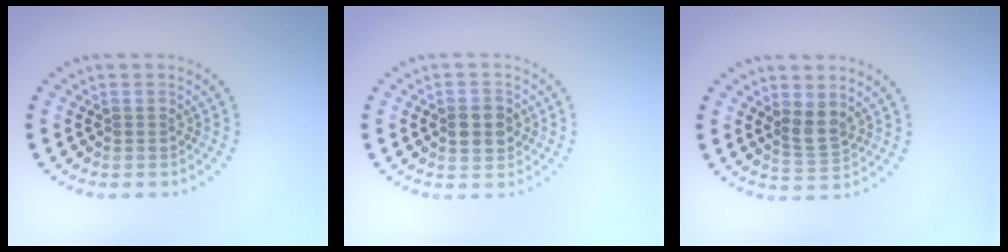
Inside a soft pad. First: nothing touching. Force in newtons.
{"total": 2.6, "press": 2.6, "slide": 0.1}
{"total": 2.2, "press": 1.9, "slide": 1.2}